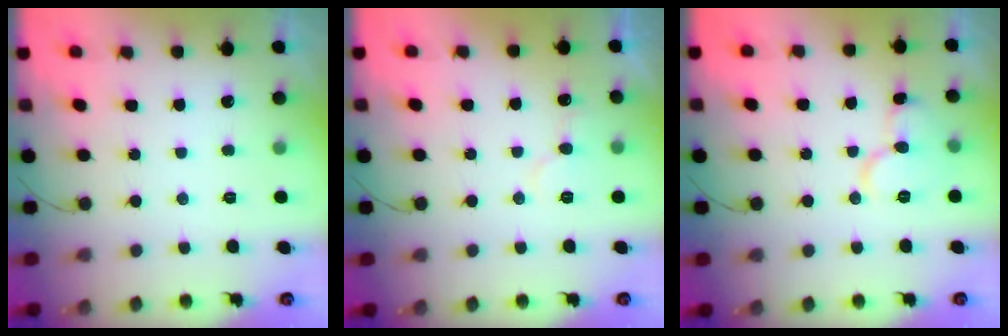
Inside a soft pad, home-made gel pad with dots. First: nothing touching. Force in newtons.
{"total": 6.1, "press": 6.0, "slide": 0.6}
{"total": 9.9, "press": 9.9, "slide": 0.8}